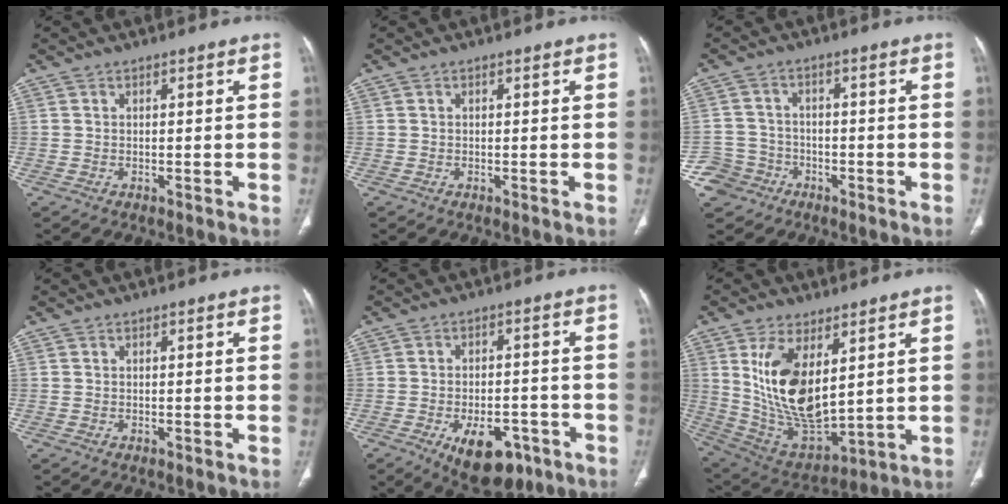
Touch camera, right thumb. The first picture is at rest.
{"total": 0.0}
{"total": 6.3, "force": [-3.5, 5.2, 0.2], "torque": [0.016, 0.028, -0.064]}
{"total": 0.0}
{"total": 11.6, "force": [-5.9, 6.4, 7.7], "torque": [-0.090, 0.021, -0.076]}
{"total": 17.3, "force": [5.1, 8.4, 14.2], "torque": [-0.253, -0.028, 0.122]}